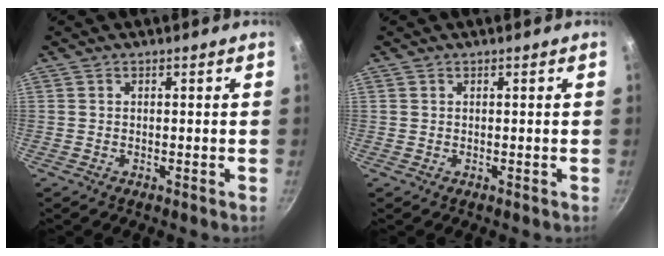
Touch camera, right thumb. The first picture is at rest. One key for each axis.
{"total": 0.0}